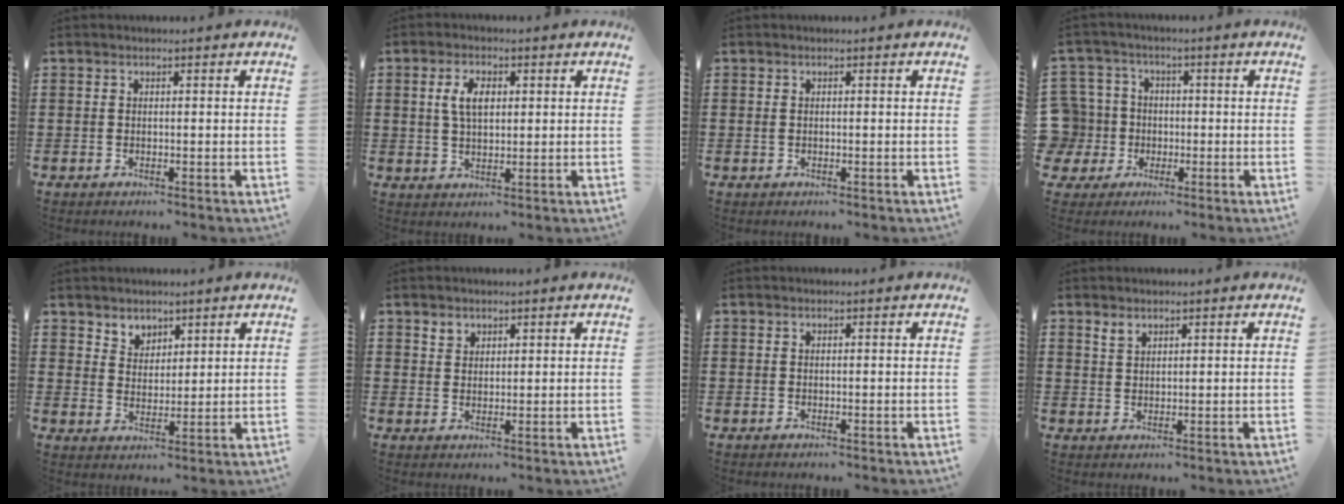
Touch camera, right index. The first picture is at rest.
{"total": 4.5, "force": [1.1, 2.3, 3.7], "torque": [-0.080, 0.011, 0.018]}
{"total": 0.6, "force": [0.0, 0.4, 0.5], "torque": [-0.012, 0.002, 0.000]}
{"total": 7.0, "force": [-0.8, 6.8, 1.6], "torque": [-0.085, 0.007, -0.018]}
{"total": 3.6, "force": [2.9, 2.1, -0.2], "torque": [-0.011, 0.000, 0.055]}
{"total": 1.8, "force": [1.5, 1.1, 0.0], "torque": [-0.006, 0.004, 0.030]}
{"total": 0.0}
{"total": 1.6, "force": [1.4, 0.7, 0.5], "torque": [-0.013, 0.000, 0.027]}